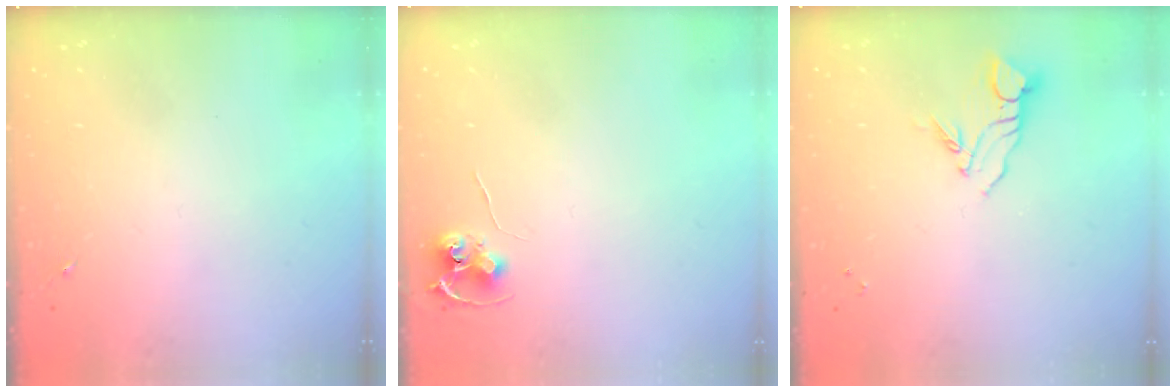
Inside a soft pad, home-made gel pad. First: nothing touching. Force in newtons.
{"total": 6.9, "press": 6.9, "slide": 0.5}
{"total": 6.1, "press": 6.1, "slide": 0.5}